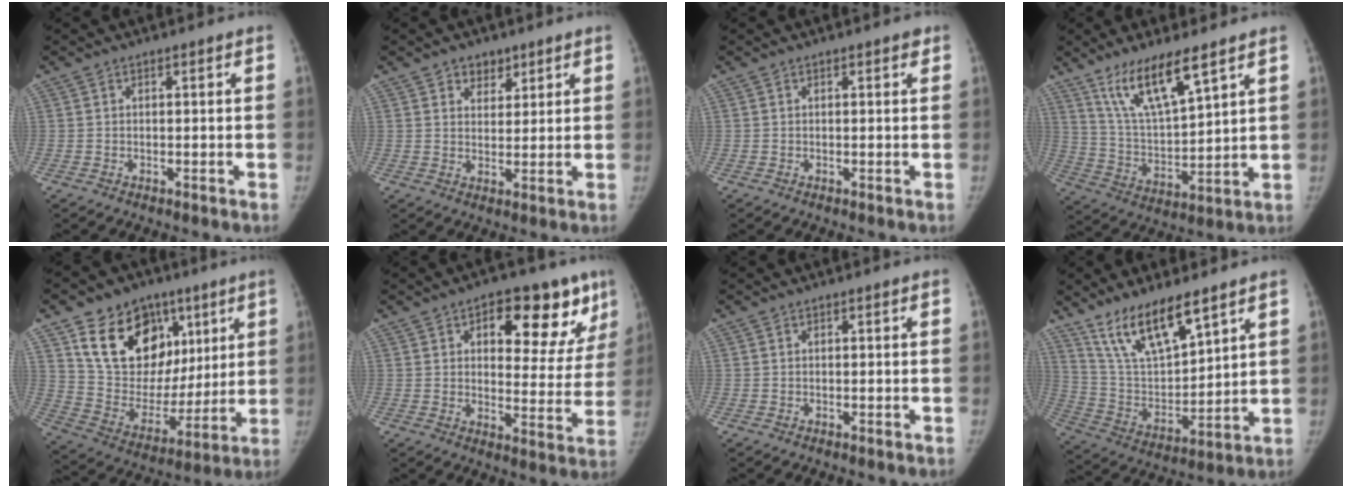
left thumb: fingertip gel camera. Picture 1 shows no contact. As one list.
[{"total": 4.1, "force": [2.6, 2.9, 1.3], "torque": [0.009, -0.016, 0.043]}, {"total": 0.7, "force": [0.4, 0.3, 0.5], "torque": [-0.005, 0.000, 0.003]}, {"total": 13.0, "force": [8.5, 3.2, 9.2], "torque": [-0.158, -0.047, 0.176]}, {"total": 22.2, "force": [10.3, 16.0, 11.5], "torque": [-0.138, -0.018, 0.188]}, {"total": 18.1, "force": [8.9, 8.7, 13.2], "torque": [-0.113, -0.025, 0.117]}, {"total": 0.0}, {"total": 15.2, "force": [10.7, 4.8, 9.6], "torque": [-0.148, -0.055, 0.217]}]